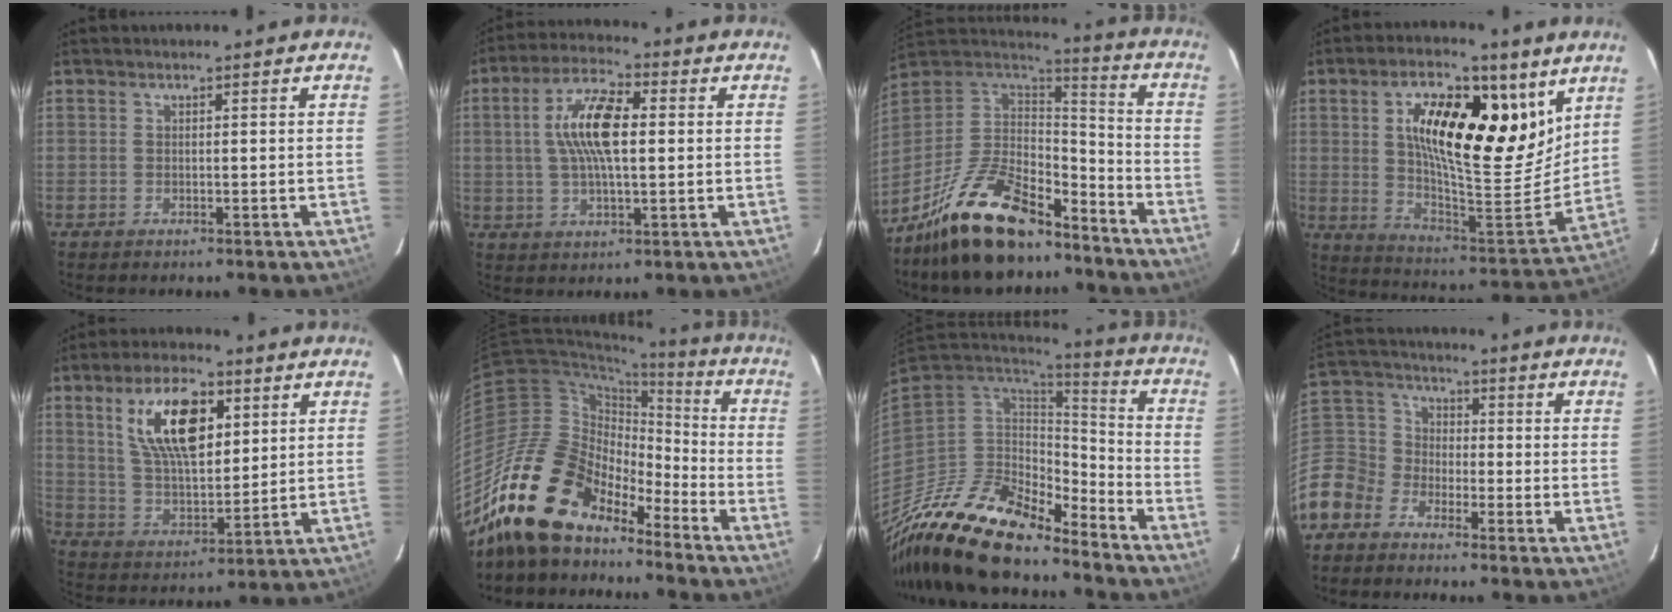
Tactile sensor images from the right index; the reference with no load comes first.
{"total": 11.1, "force": [1.4, 3.8, 10.3], "torque": [-0.197, 0.016, 0.024]}
{"total": 23.4, "force": [-16.7, 9.5, 13.3], "torque": [-0.264, 0.005, -0.273]}
{"total": 22.5, "force": [10.0, 8.9, 18.0], "torque": [-0.292, 0.010, 0.169]}
{"total": 14.8, "force": [6.0, 6.6, 11.8], "torque": [-0.212, 0.014, 0.116]}
{"total": 20.1, "force": [-15.5, 9.0, 9.1], "torque": [-0.173, 0.005, -0.281]}
{"total": 20.1, "force": [-16.1, 6.9, 9.9], "torque": [-0.205, -0.028, -0.294]}
{"total": 11.3, "force": [-7.0, 8.5, 2.6], "torque": [-0.090, 0.030, -0.157]}